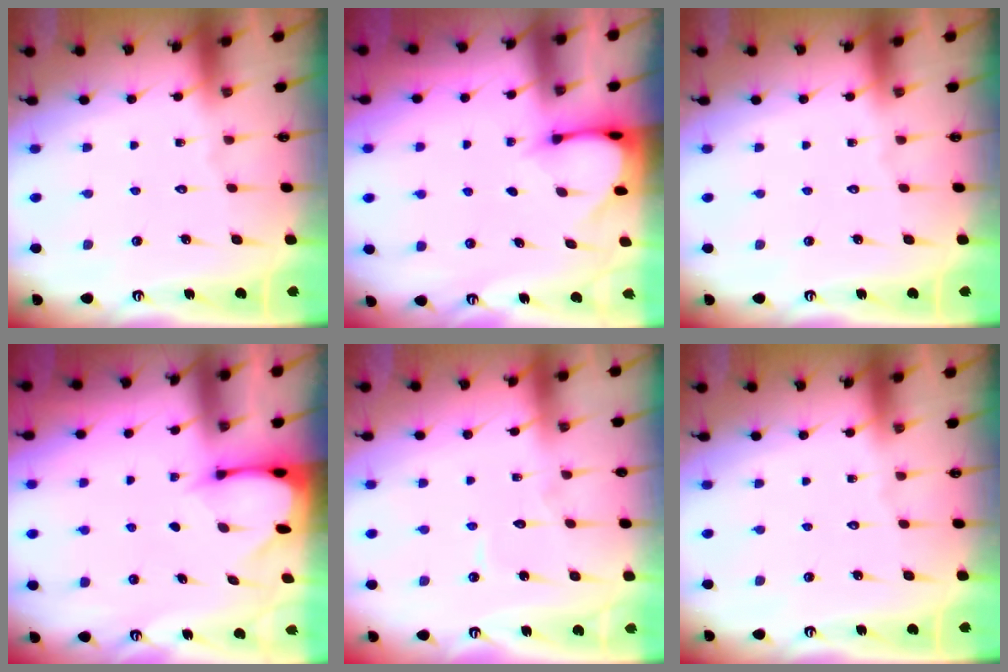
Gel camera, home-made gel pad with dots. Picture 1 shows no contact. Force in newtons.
{"total": 3.0, "press": 3.0, "slide": 0.2}
{"total": 0.0}
{"total": 2.4, "press": 2.4, "slide": 0.3}
{"total": 4.2, "press": 4.2, "slide": 0.4}
{"total": 0.0}